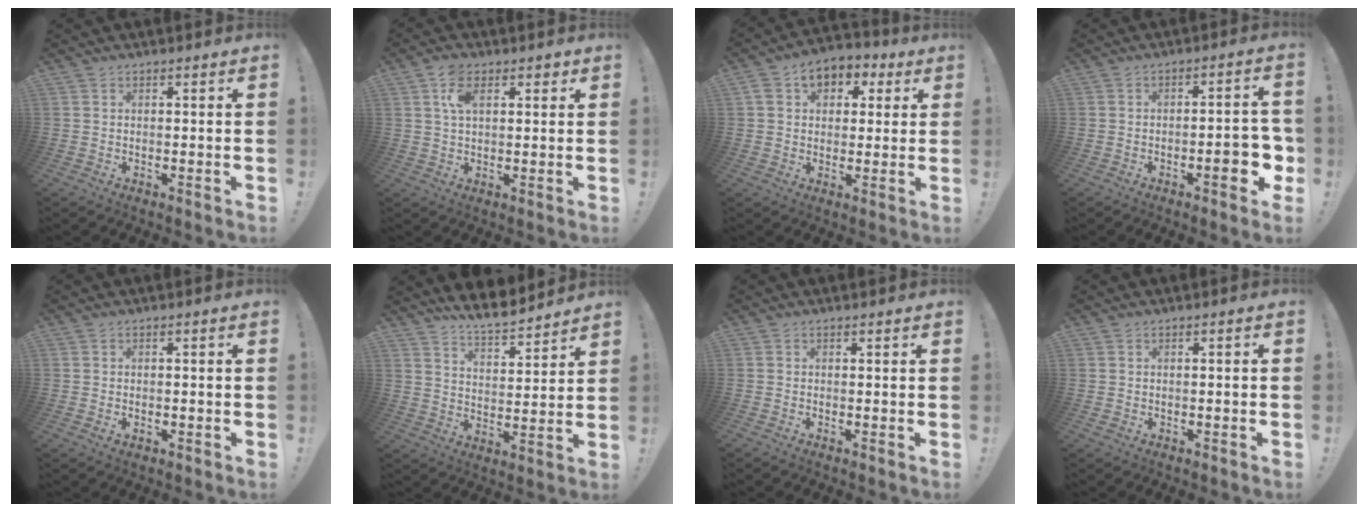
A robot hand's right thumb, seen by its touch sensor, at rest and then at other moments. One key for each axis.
{"total": 7.2, "fx": 2.7, "fy": 4.3, "fz": 5.1, "tx": -0.080, "ty": 0.002, "tz": 0.047}
{"total": 8.7, "fx": 2.8, "fy": 6.9, "fz": 4.6, "tx": -0.072, "ty": 0.001, "tz": 0.057}
{"total": 9.0, "fx": -2.7, "fy": 2.9, "fz": 8.1, "tx": -0.096, "ty": 0.007, "tz": -0.041}
{"total": 0.9, "fx": -0.5, "fy": 0.3, "fz": 0.7, "tx": -0.004, "ty": -0.002, "tz": -0.011}
{"total": 9.0, "fx": 8.3, "fy": 1.6, "fz": 3.0, "tx": -0.058, "ty": -0.066, "tz": 0.151}
{"total": 0.8, "fx": -0.1, "fy": -0.5, "fz": 0.6, "tx": -0.003, "ty": -0.005, "tz": -0.004}
{"total": 1.1, "fx": -0.7, "fy": -0.1, "fz": 0.8, "tx": -0.013, "ty": 0.001, "tz": -0.012}